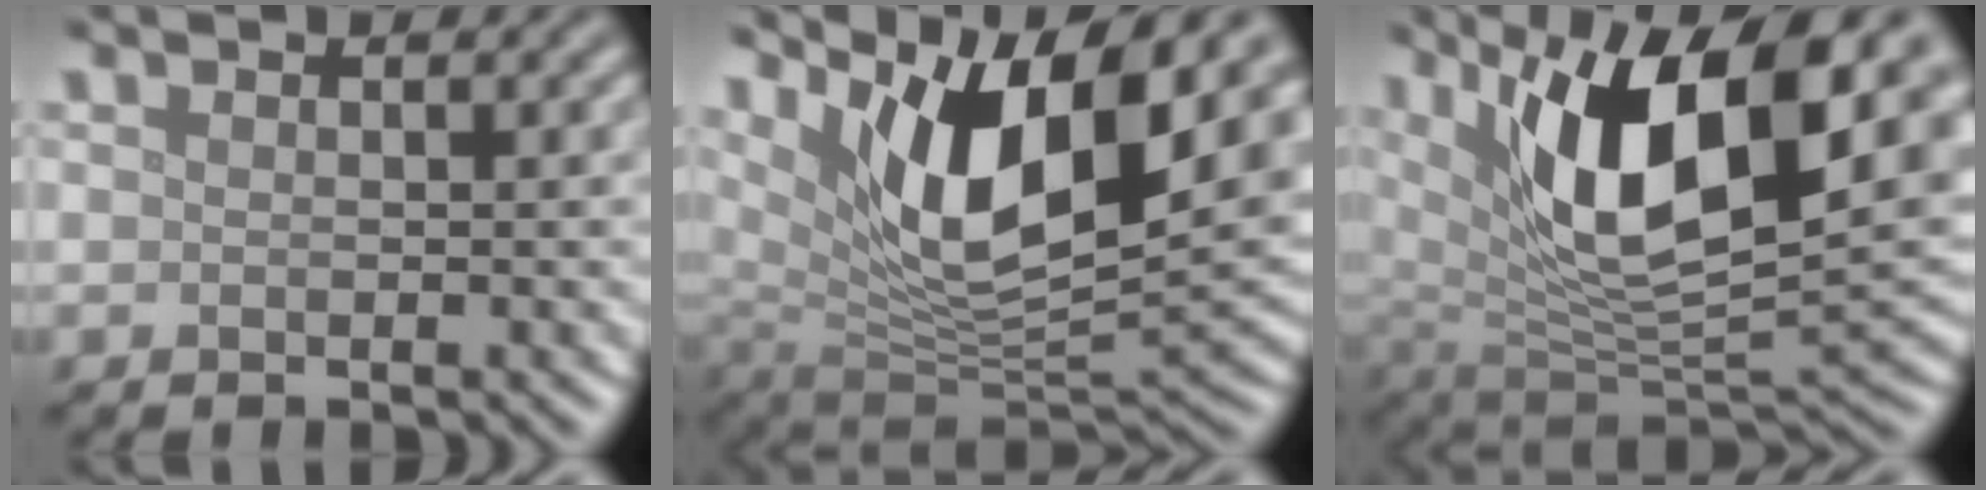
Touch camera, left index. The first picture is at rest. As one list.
[{"total": 13.0, "force": [6.0, 4.6, 10.6], "torque": [-0.179, 0.000, 0.110]}, {"total": 14.6, "force": [5.0, 6.2, 12.2], "torque": [-0.188, -0.005, 0.085]}]